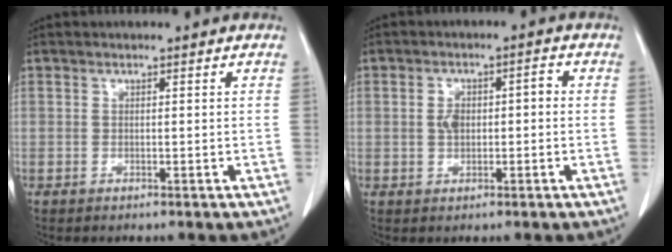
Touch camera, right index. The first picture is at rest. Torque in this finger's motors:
{"motor_torque": [0.08, -0.01, 0.08, 0.02]}